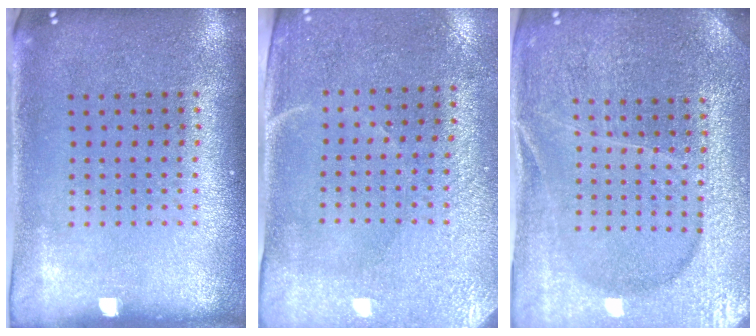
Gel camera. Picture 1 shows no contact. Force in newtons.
{"total": 3.0, "press": 2.7, "slide": 1.4}
{"total": 4.2, "press": 4.0, "slide": 1.2}